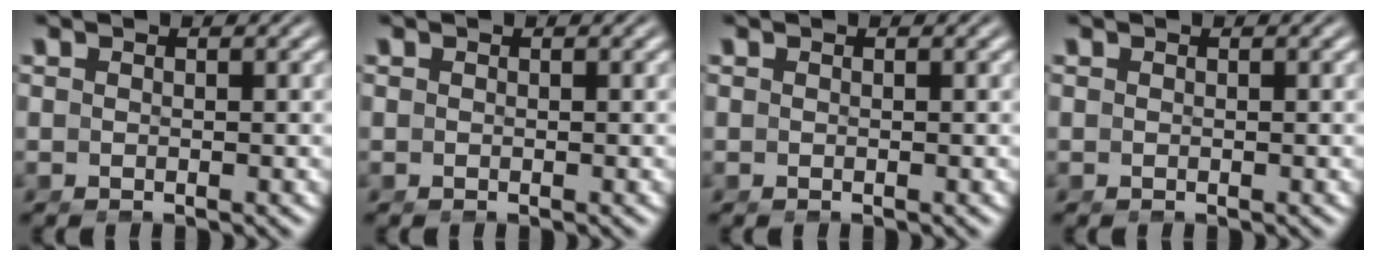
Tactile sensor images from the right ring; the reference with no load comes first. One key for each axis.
{"total": 0.0}
{"total": 0.0}
{"total": 0.0}